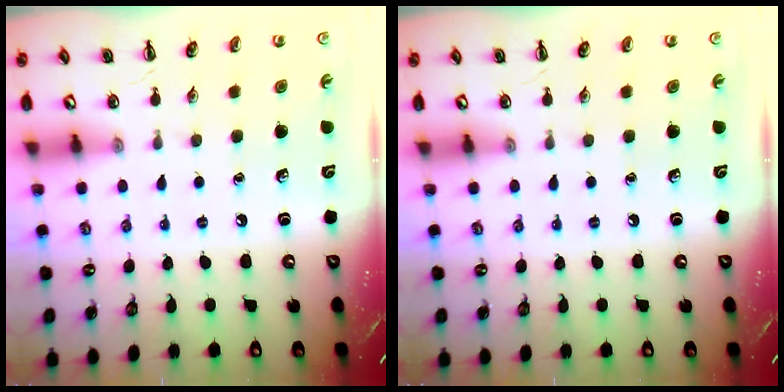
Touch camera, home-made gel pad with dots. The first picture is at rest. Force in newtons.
{"total": 0.0}